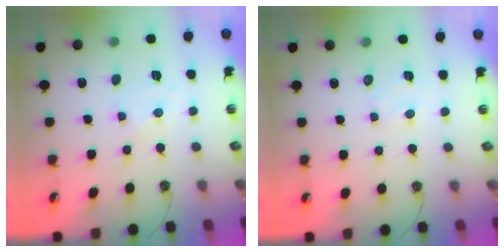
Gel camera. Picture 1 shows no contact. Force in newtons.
{"total": 3.6, "press": 3.6, "slide": 0.6}